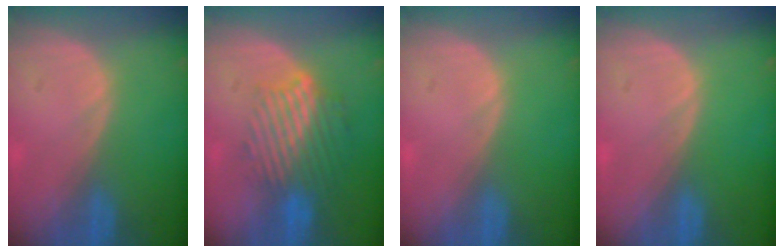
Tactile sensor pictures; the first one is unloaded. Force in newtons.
{"total": 9.7, "press": 8.1, "slide": 5.3}
{"total": 0.0}
{"total": 0.0}